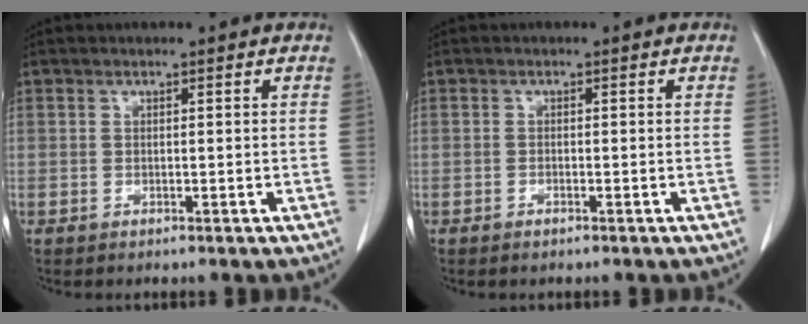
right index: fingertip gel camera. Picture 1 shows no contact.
{"total": 0.6, "force": [-0.5, 0.2, 0.3], "torque": [-0.011, -0.001, -0.007]}